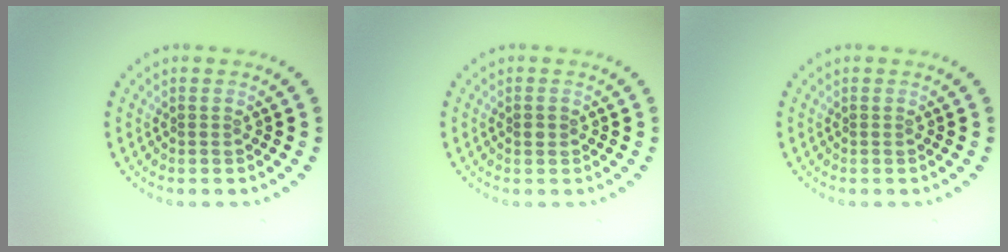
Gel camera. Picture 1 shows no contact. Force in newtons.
{"total": 0.9, "press": 0.9, "slide": 0.1}
{"total": 0.0}